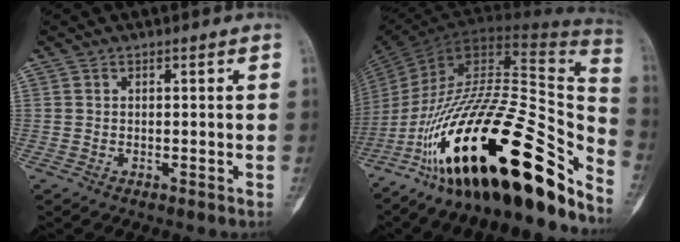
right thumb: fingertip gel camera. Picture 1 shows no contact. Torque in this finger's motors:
{"motor_torque": [2.34, 2.35, 2.32, -0.45, 0.41]}